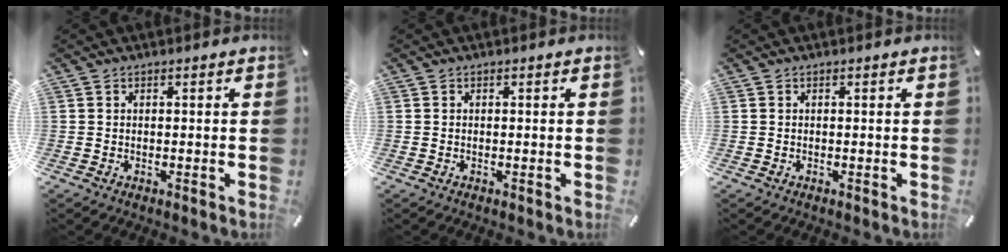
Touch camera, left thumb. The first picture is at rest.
{"total": 0.0}
{"total": 0.0}